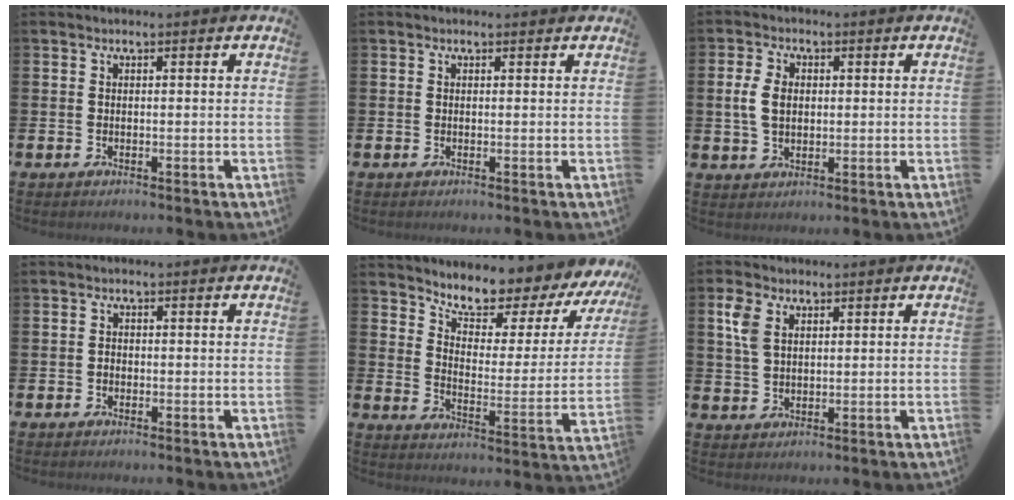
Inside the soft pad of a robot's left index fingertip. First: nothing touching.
{"total": 0.0}
{"total": 4.7, "force": [0.9, 3.2, 3.3], "torque": [-0.059, 0.009, 0.012]}
{"total": 0.9, "force": [-0.4, 0.7, 0.4], "torque": [0.001, -0.001, -0.010]}
{"total": 6.8, "force": [6.6, 1.3, 1.5], "torque": [-0.066, -0.059, 0.108]}
{"total": 4.7, "force": [2.5, 2.9, 2.7], "torque": [-0.052, 0.007, 0.042]}